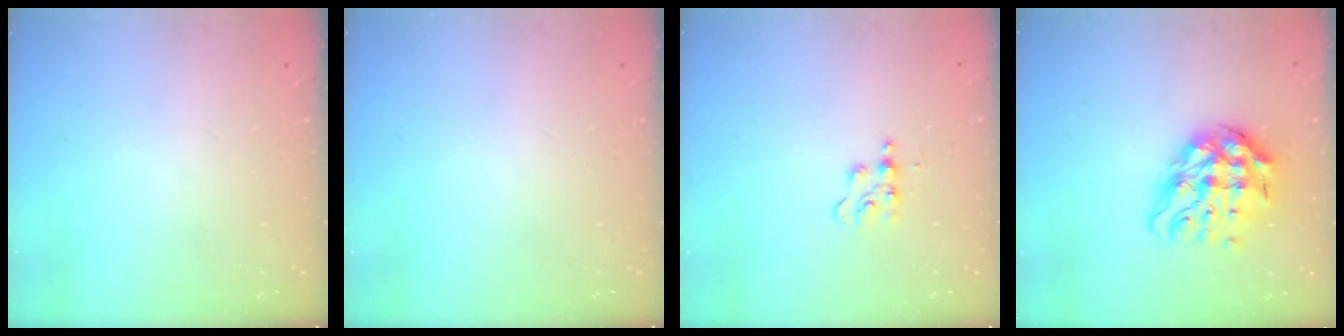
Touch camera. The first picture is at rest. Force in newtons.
{"total": 0.0}
{"total": 5.5, "press": 5.5, "slide": 0.8}
{"total": 14.4, "press": 14.3, "slide": 1.8}